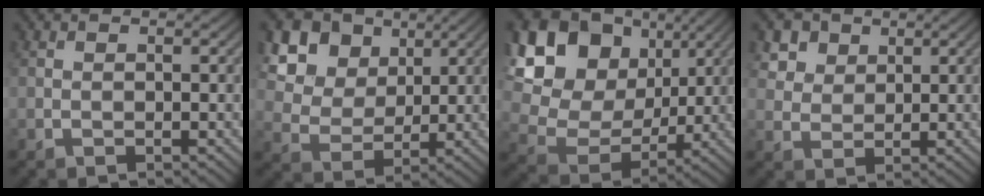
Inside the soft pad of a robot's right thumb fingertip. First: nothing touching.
{"total": 14.3, "force": [7.4, 10.0, 6.9], "torque": [-0.199, 0.022, 0.161]}
{"total": 19.0, "force": [7.4, 14.3, 10.0], "torque": [-0.280, 0.050, 0.168]}
{"total": 4.6, "force": [2.9, 3.2, 1.7], "torque": [-0.050, -0.013, 0.069]}